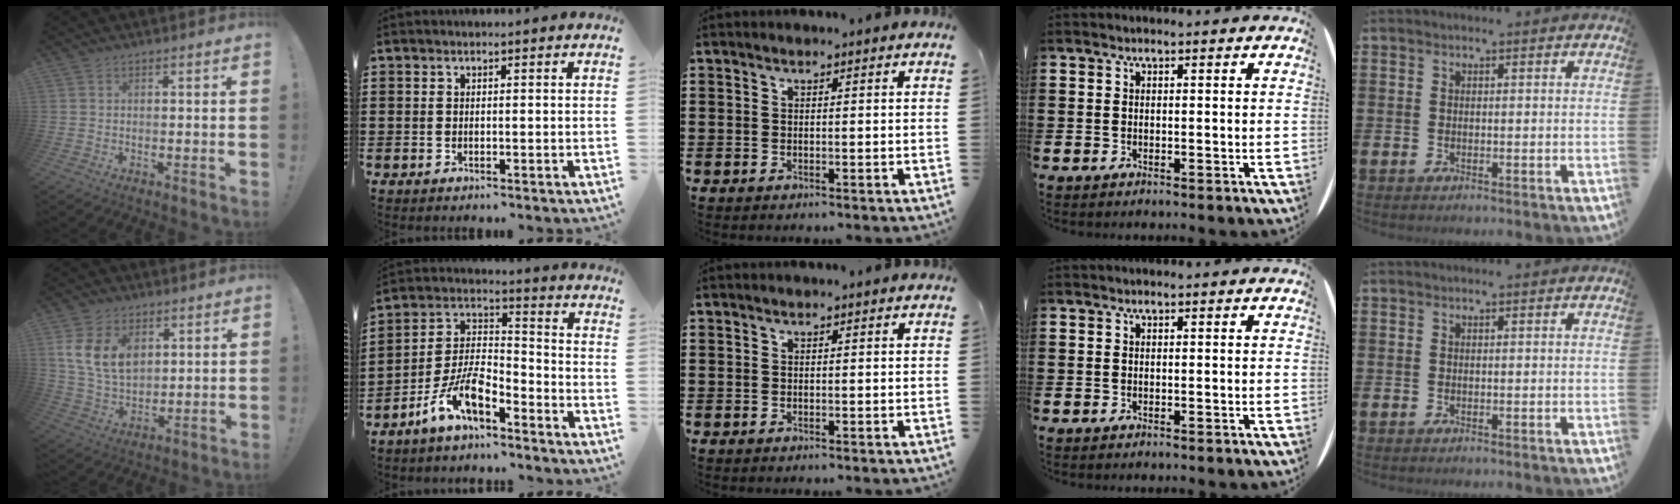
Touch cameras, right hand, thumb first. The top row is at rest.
{"thumb": {"total": 13.1, "force": [4.7, 9.3, 8.0], "torque": [-0.145, -0.013, 0.093]}, "index": {"total": 9.3, "force": [-6.7, 3.6, 5.4], "torque": [-0.125, 0.005, -0.133]}}